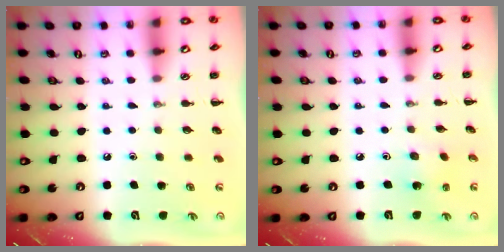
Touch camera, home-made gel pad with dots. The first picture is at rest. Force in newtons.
{"total": 1.8, "press": 1.7, "slide": 0.7}